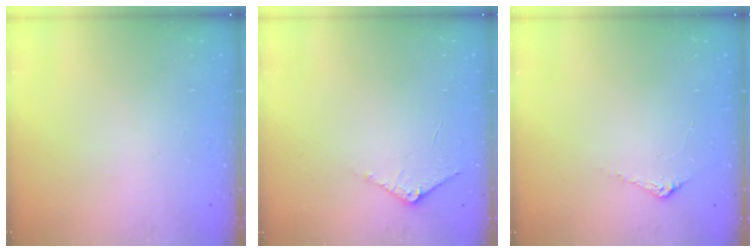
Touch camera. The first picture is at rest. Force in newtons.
{"total": 5.7, "press": 5.7, "slide": 0.6}
{"total": 4.8, "press": 4.8, "slide": 0.4}